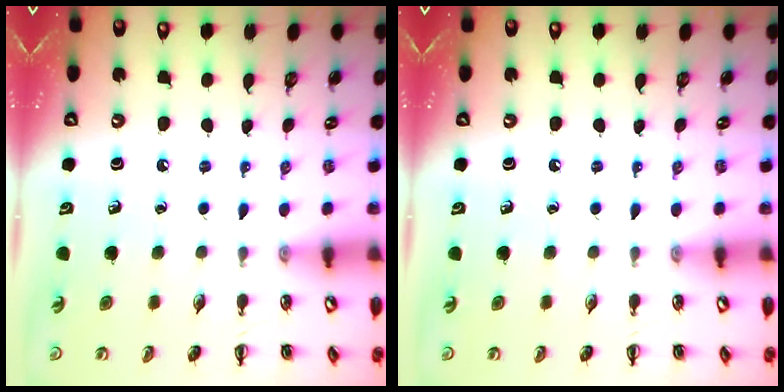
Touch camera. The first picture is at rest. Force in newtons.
{"total": 0.0}